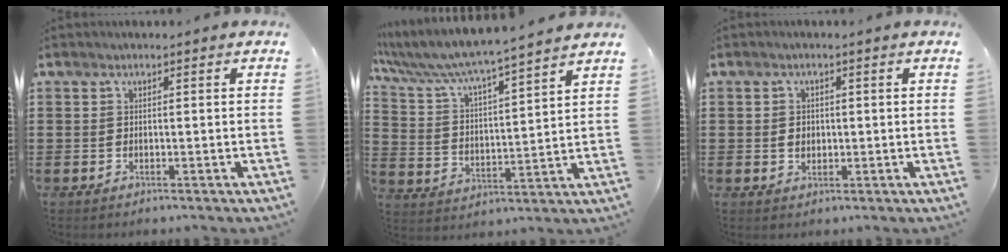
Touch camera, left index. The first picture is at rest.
{"total": 5.6, "force": [5.2, -0.3, 2.3], "torque": [-0.070, -0.037, 0.080]}
{"total": 1.9, "force": [0.1, 1.5, 1.1], "torque": [-0.025, 0.008, 0.000]}